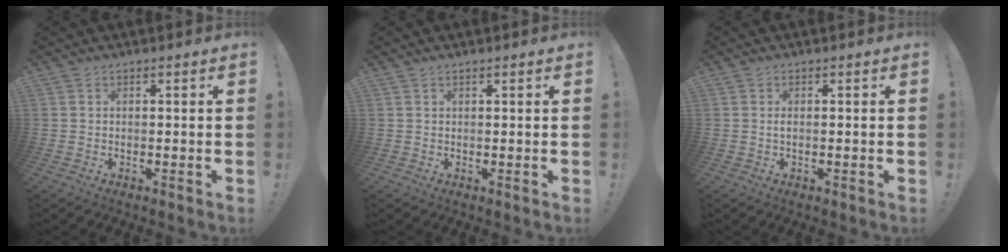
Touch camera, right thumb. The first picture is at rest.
{"total": 0.5, "force": [0.4, 0.1, 0.3], "torque": [0.000, -0.001, 0.007]}
{"total": 1.0, "force": [-0.3, 0.1, 0.9], "torque": [-0.024, 0.003, -0.004]}